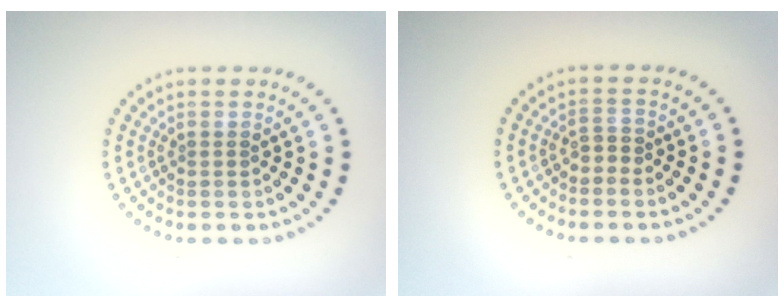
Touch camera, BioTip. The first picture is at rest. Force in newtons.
{"total": 1.1, "press": 0.8, "slide": 0.8}